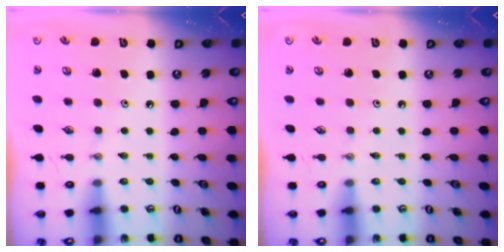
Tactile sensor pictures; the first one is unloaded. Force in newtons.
{"total": 0.0}